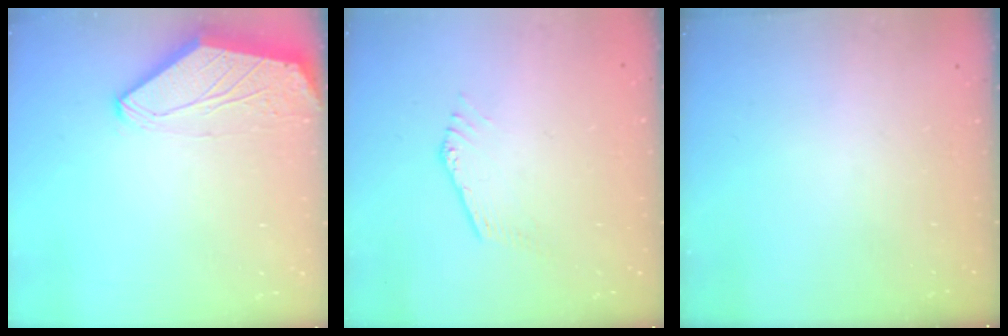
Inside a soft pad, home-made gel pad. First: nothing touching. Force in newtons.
{"total": 0.0}
{"total": 0.0}